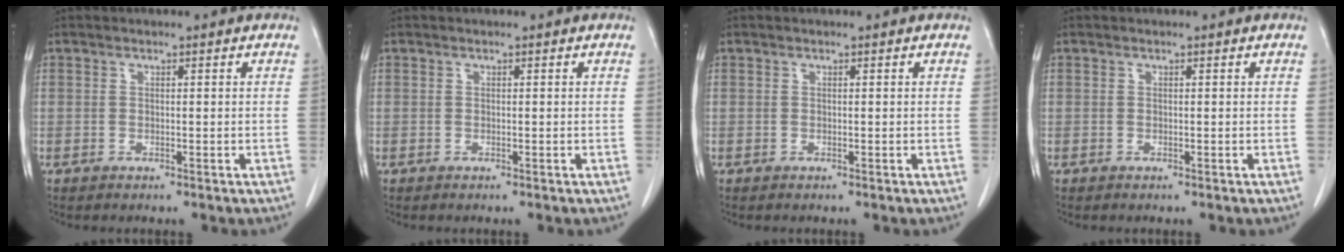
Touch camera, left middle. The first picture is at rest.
{"total": 0.0}
{"total": 0.0}
{"total": 0.0}